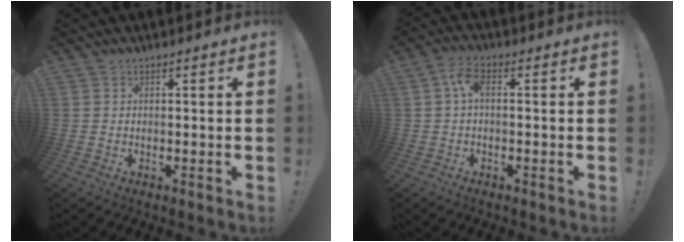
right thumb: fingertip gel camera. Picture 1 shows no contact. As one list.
[{"total": 5.2, "force": [0.2, 2.0, 4.8], "torque": [-0.102, 0.008, 0.005]}]